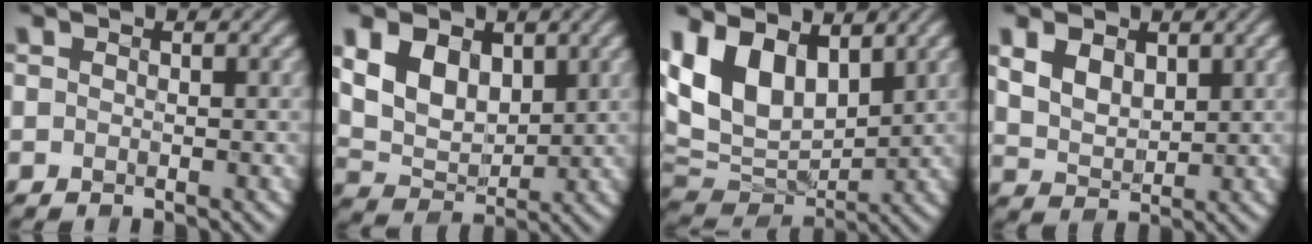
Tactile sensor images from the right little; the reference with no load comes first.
{"total": 5.4, "force": [1.6, 3.7, 3.5], "torque": [-0.075, -0.008, 0.027]}
{"total": 10.9, "force": [3.9, 6.7, 7.6], "torque": [-0.163, 0.000, 0.069]}
{"total": 3.1, "force": [1.0, 2.1, 2.0], "torque": [-0.053, -0.005, 0.024]}